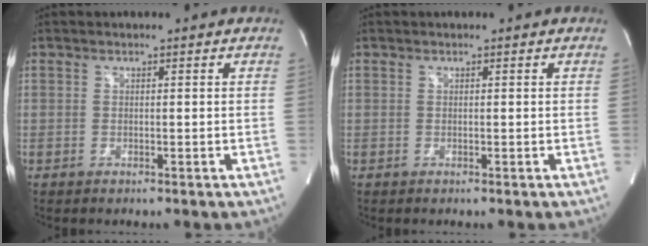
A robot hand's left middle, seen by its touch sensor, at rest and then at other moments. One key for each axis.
{"total": 0.0}